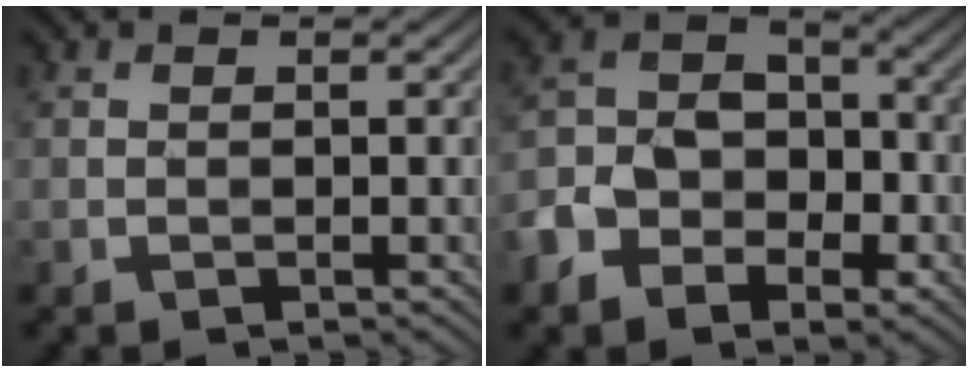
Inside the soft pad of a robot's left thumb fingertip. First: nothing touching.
{"total": 8.4, "force": [-4.2, 6.1, 3.9], "torque": [-0.083, -0.007, -0.092]}